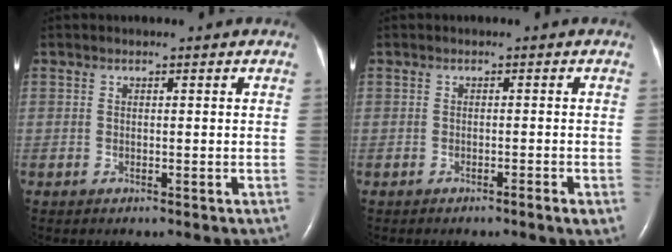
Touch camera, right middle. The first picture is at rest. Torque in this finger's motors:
{"motor_torque": [0.15, -0.08, -0.01, 0.01]}